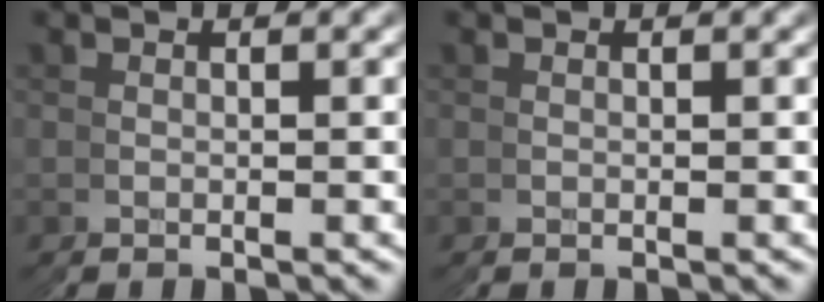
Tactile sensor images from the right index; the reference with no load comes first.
{"total": 0.0}